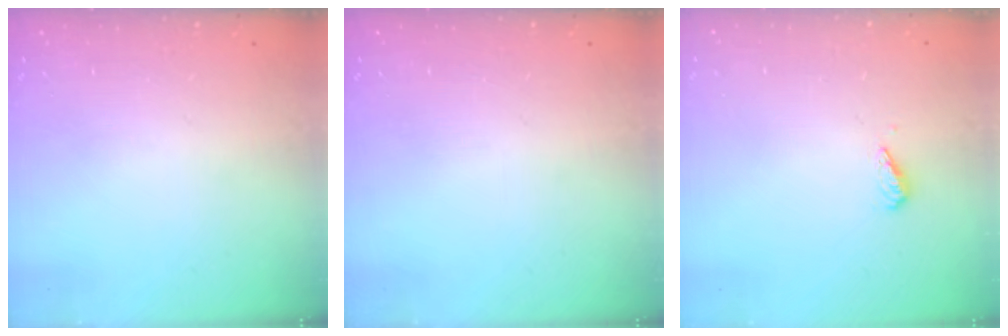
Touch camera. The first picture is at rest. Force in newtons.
{"total": 0.0}
{"total": 2.7, "press": 2.7, "slide": 0.6}